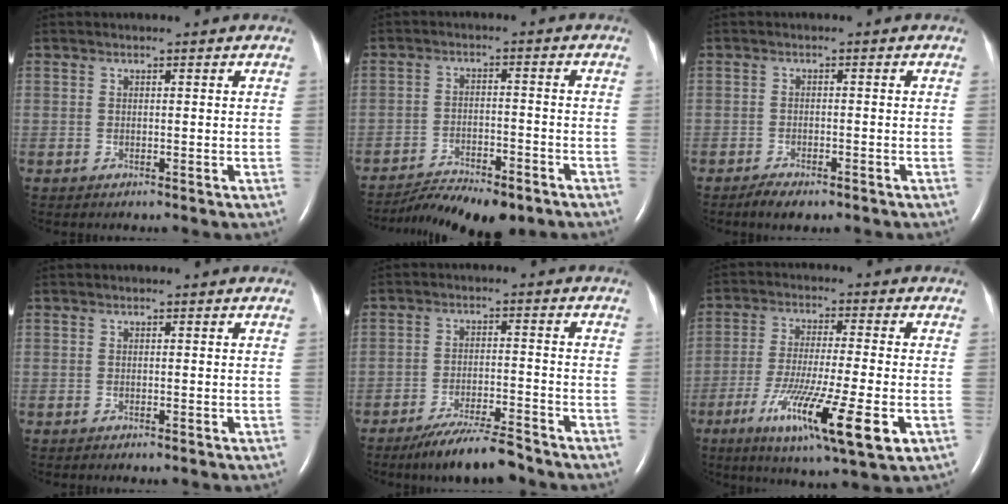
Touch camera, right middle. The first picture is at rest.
{"total": 11.3, "force": [-9.5, 2.8, 5.4], "torque": [-0.082, -0.005, -0.143]}
{"total": 3.4, "force": [-2.6, 1.1, 1.9], "torque": [-0.036, -0.006, -0.037]}
{"total": 0.6, "force": [-0.5, 0.1, 0.3], "torque": [-0.009, -0.002, -0.006]}
{"total": 8.7, "force": [-7.5, 0.6, 4.3], "torque": [-0.070, -0.017, -0.128]}
{"total": 15.3, "force": [-6.3, 1.0, 13.9], "torque": [-0.237, -0.037, -0.100]}